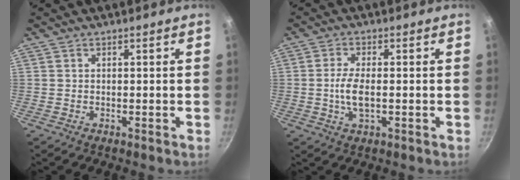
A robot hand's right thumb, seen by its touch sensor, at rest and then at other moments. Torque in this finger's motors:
{"motor_torque": [-0.23, 0.53, 0.72, -0.02, 0.03]}